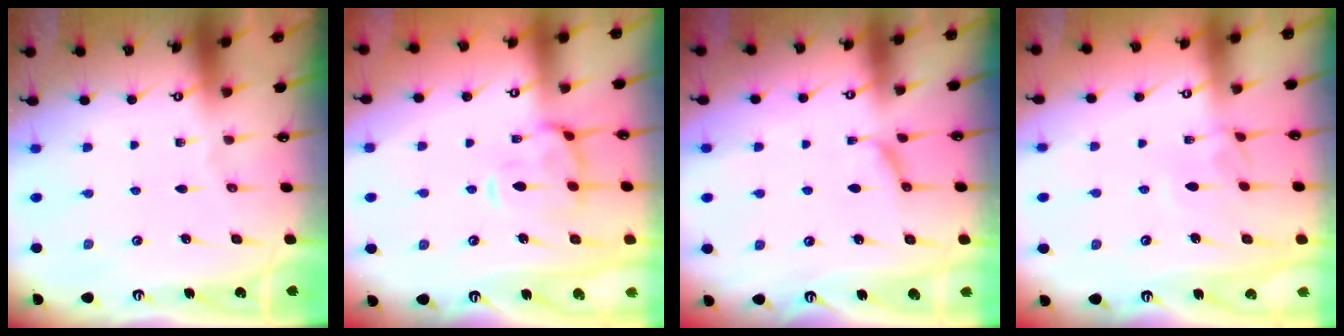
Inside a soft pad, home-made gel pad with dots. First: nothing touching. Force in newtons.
{"total": 4.7, "press": 4.4, "slide": 1.4}
{"total": 1.8, "press": 1.7, "slide": 0.6}
{"total": 3.0, "press": 3.0, "slide": 0.3}